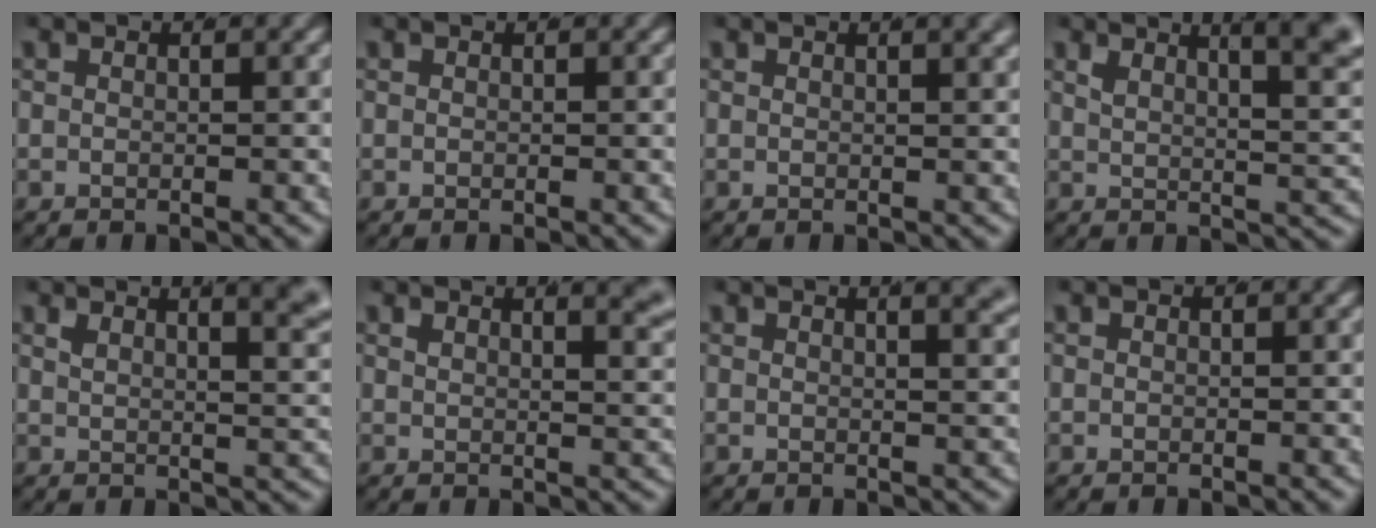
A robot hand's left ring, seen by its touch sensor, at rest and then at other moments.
{"total": 0.0}
{"total": 1.6, "force": [1.0, 0.1, 1.2], "torque": [-0.009, 0.006, 0.013]}
{"total": 9.6, "force": [4.4, 3.7, 7.6], "torque": [-0.078, 0.012, 0.065]}
{"total": 8.0, "force": [4.4, 3.3, 5.9], "torque": [-0.053, 0.018, 0.059]}
{"total": 5.3, "force": [3.3, 1.8, 3.7], "torque": [-0.027, 0.010, 0.046]}
{"total": 4.8, "force": [2.9, 1.6, 3.5], "torque": [-0.027, 0.015, 0.036]}
{"total": 0.0}